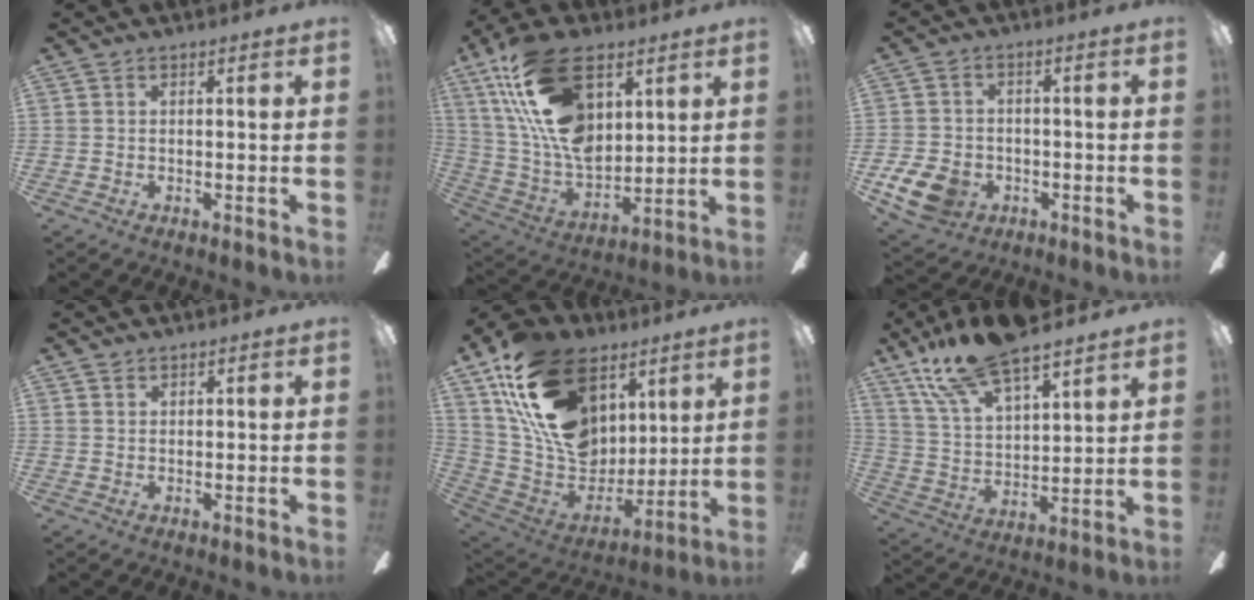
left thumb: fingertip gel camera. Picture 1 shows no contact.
{"total": 23.9, "force": [10.4, 13.1, 17.1], "torque": [-0.370, -0.038, 0.182]}
{"total": 7.9, "force": [-3.6, 5.7, 4.0], "torque": [-0.108, 0.014, -0.068]}
{"total": 1.0, "force": [0.8, 0.5, 0.0], "torque": [0.000, 0.000, 0.016]}
{"total": 24.2, "force": [11.0, 16.7, 13.7], "torque": [-0.250, -0.038, 0.213]}
{"total": 17.1, "force": [13.9, 5.0, 8.6], "torque": [-0.179, -0.073, 0.248]}